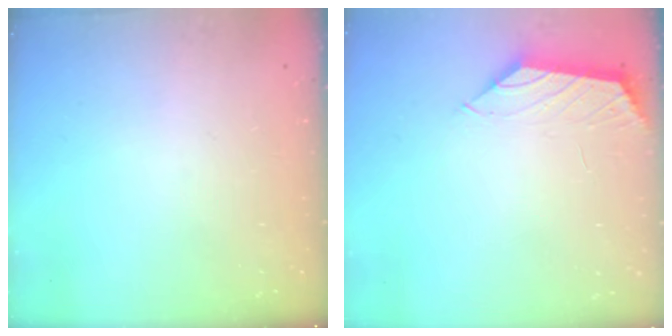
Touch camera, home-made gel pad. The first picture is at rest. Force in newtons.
{"total": 1.3, "press": 1.2, "slide": 0.4}